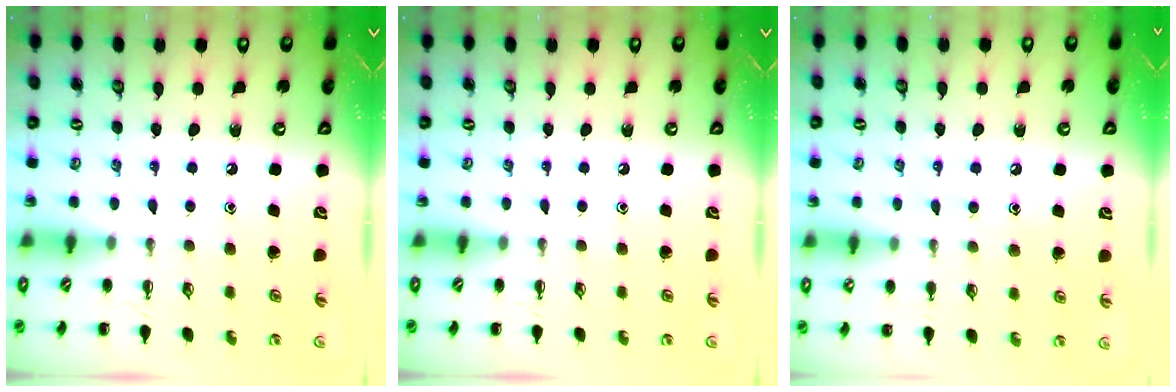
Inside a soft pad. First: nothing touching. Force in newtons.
{"total": 0.0}
{"total": 7.7, "press": 7.5, "slide": 1.8}